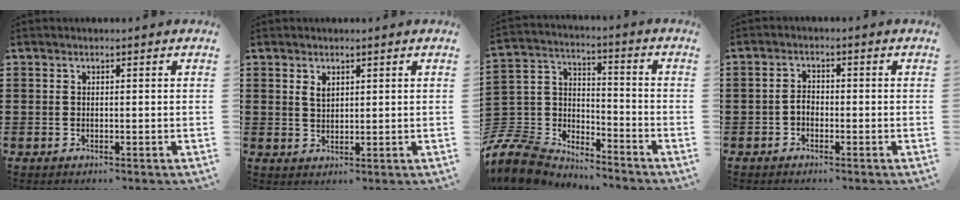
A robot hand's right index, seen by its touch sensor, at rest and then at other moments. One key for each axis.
{"total": 1.6, "fx": 1.0, "fy": 0.9, "fz": 0.9, "tx": -0.021, "ty": 0.003, "tz": 0.019}
{"total": 8.6, "fx": -7.7, "fy": 3.4, "fz": 1.5, "tx": -0.080, "ty": -0.003, "tz": -0.163}
{"total": 1.8, "fx": -0.8, "fy": 1.0, "fz": 1.2, "tx": -0.025, "ty": 0.005, "tz": -0.017}